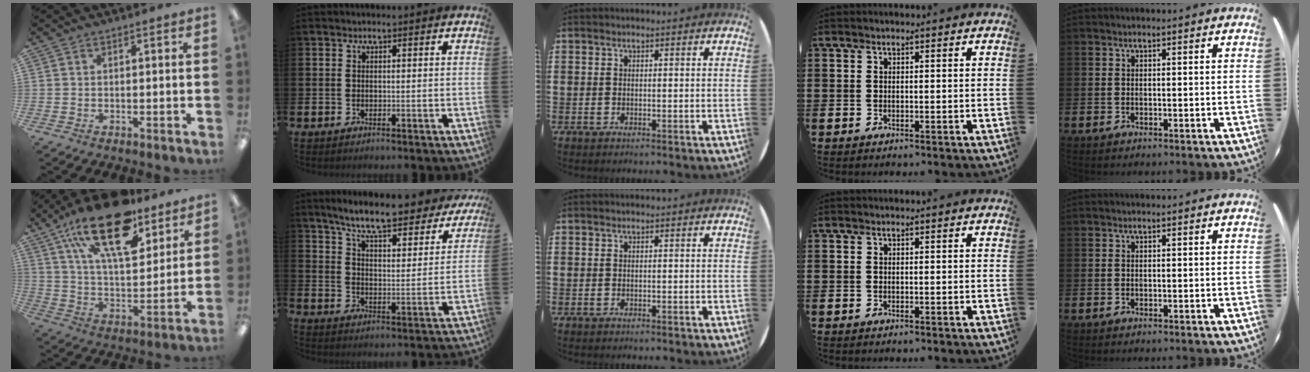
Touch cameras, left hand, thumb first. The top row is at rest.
{"thumb": {"total": 23.9, "force": [15.7, 9.6, 15.3], "torque": [-0.264, -0.086, 0.268]}, "index": {"total": 8.5, "force": [7.8, 0.8, 3.4], "torque": [-0.094, -0.057, 0.131]}}